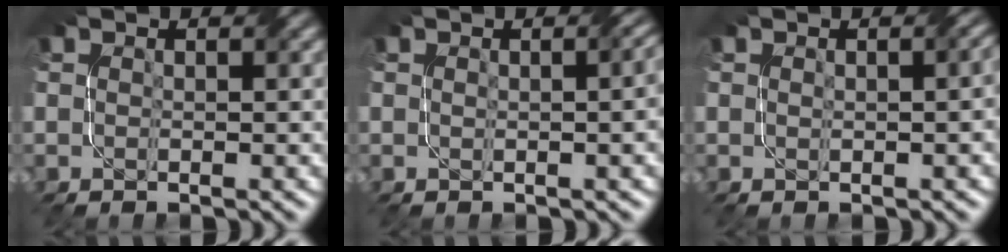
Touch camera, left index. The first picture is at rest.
{"total": 4.1, "force": [0.4, 1.8, 3.7], "torque": [-0.022, 0.015, 0.004]}
{"total": 2.4, "force": [0.2, 1.0, 2.2], "torque": [-0.020, 0.008, 0.007]}